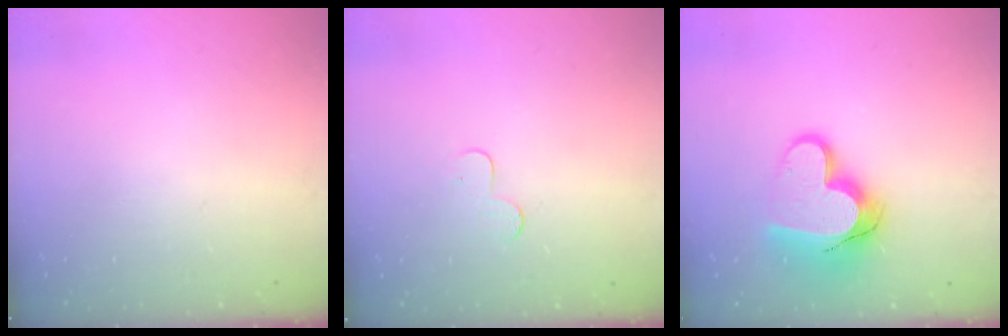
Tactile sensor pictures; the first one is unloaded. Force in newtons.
{"total": 4.4, "press": 4.4, "slide": 0.4}
{"total": 16.2, "press": 16.2, "slide": 1.3}